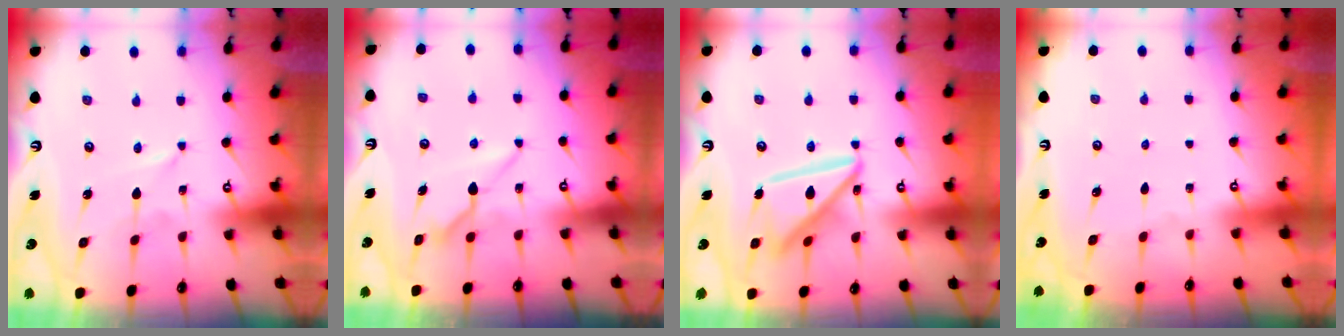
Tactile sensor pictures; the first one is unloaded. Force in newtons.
{"total": 7.5, "press": 7.5, "slide": 0.8}
{"total": 13.9, "press": 13.9, "slide": 1.5}
{"total": 0.0}